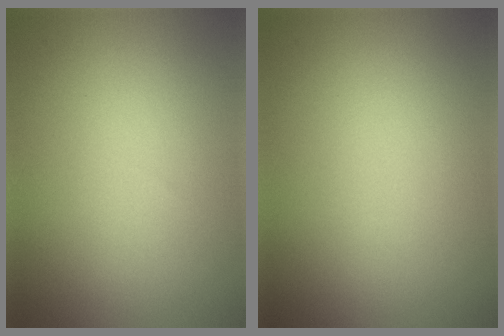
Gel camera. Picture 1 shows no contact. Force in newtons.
{"total": 0.0}